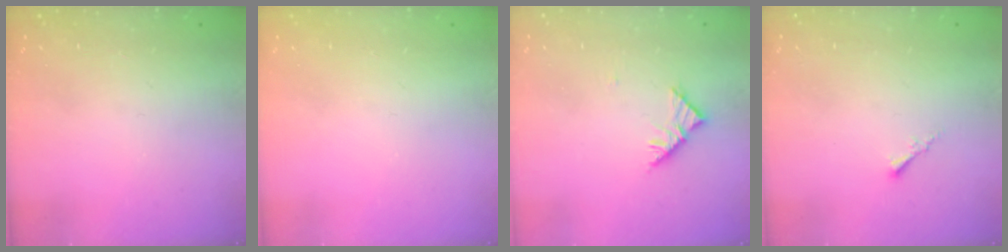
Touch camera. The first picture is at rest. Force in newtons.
{"total": 0.0}
{"total": 4.5, "press": 4.3, "slide": 1.0}
{"total": 0.5, "press": 0.4, "slide": 0.3}